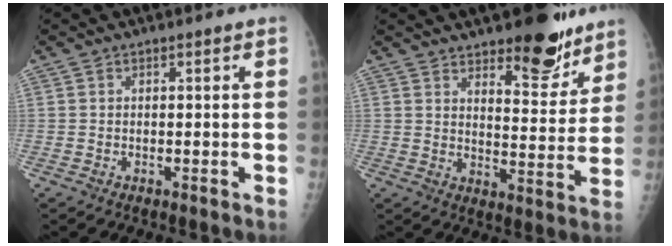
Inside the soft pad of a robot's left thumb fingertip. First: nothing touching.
{"total": 12.2, "force": [9.0, 4.6, 7.0], "torque": [-0.054, -0.065, 0.133]}